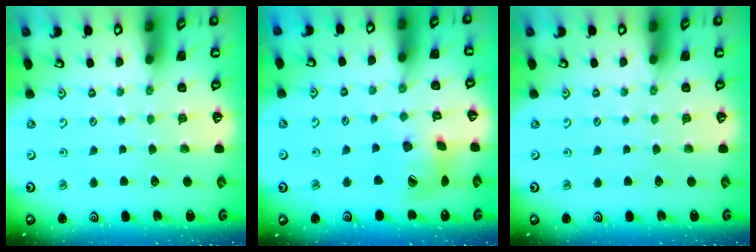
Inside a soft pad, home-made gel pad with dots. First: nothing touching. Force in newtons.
{"total": 12.6, "press": 12.5, "slide": 1.5}
{"total": 0.0}